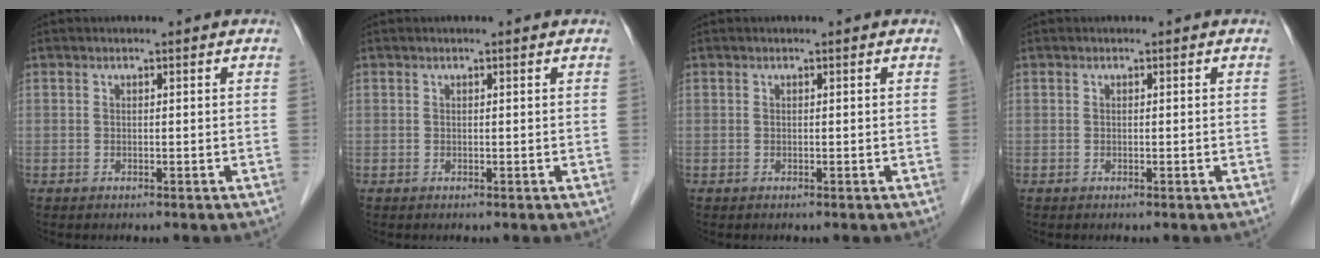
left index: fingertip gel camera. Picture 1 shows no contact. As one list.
[{"total": 0.5, "force": [0.4, -0.1, 0.3], "torque": [-0.011, 0.003, 0.010]}, {"total": 0.0}, {"total": 0.0}]